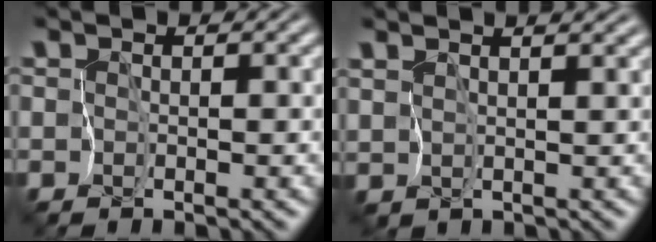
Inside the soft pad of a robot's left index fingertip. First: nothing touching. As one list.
[{"total": 3.0, "force": [2.5, 0.9, 1.6], "torque": [-0.039, 0.014, 0.036]}]